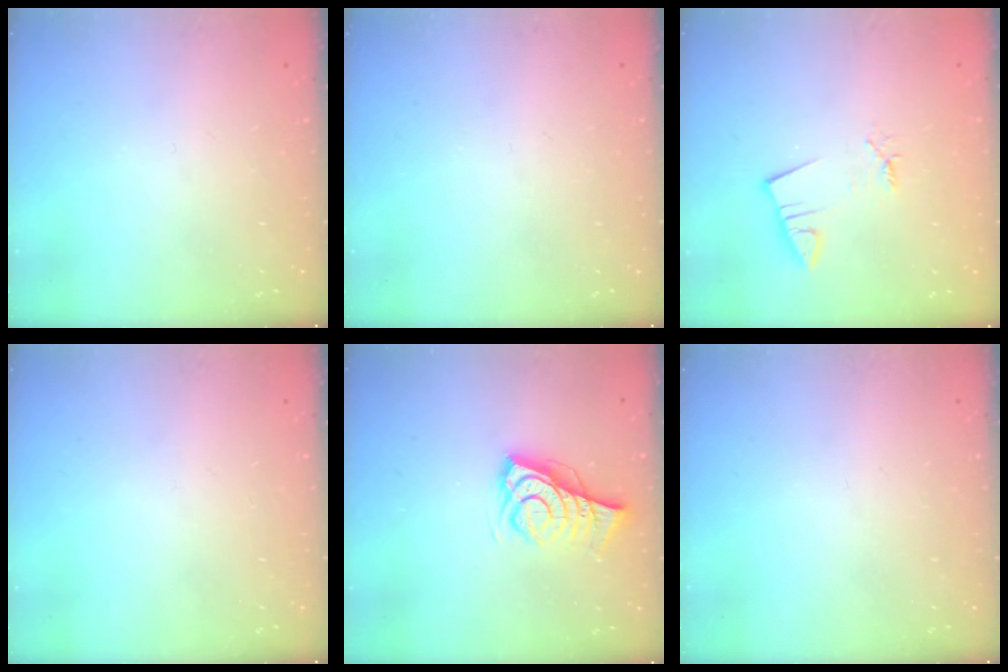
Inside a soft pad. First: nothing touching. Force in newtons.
{"total": 0.0}
{"total": 2.0, "press": 2.0, "slide": 0.2}
{"total": 0.0}
{"total": 8.9, "press": 8.3, "slide": 3.2}
{"total": 0.0}